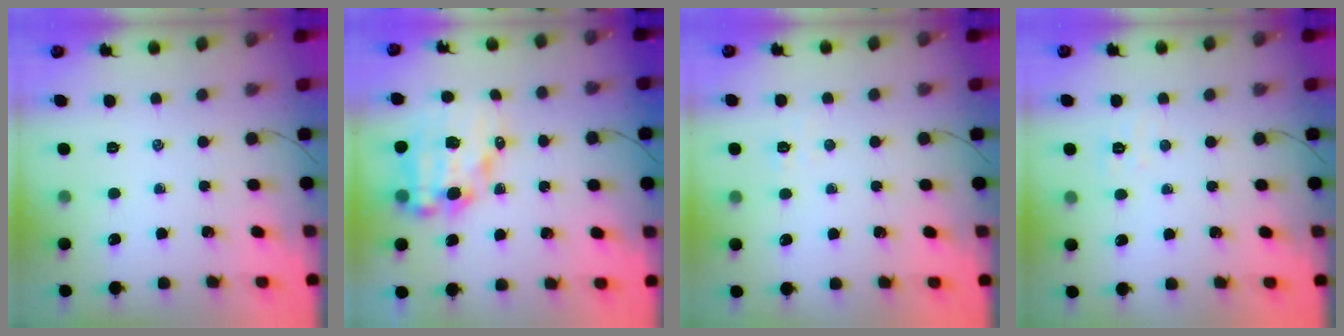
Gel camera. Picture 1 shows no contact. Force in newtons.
{"total": 11.0, "press": 10.7, "slide": 2.7}
{"total": 2.9, "press": 2.8, "slide": 0.9}
{"total": 4.7, "press": 4.5, "slide": 1.1}